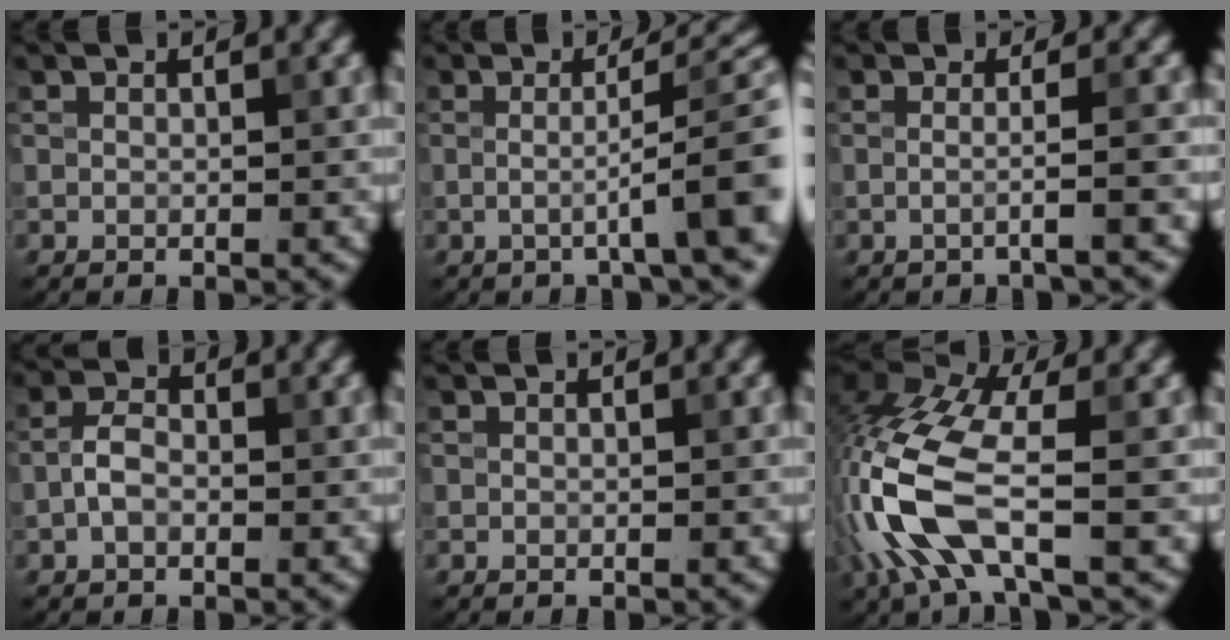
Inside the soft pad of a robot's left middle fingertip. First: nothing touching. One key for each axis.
{"total": 7.5, "fx": -1.1, "fy": 1.3, "fz": 7.3, "tx": -0.094, "ty": 0.011, "tz": -0.026}
{"total": 2.6, "fx": -0.6, "fy": 0.6, "fz": 2.4, "tx": -0.027, "ty": -0.006, "tz": -0.028}
{"total": 2.3, "fx": -0.8, "fy": 1.4, "fz": 1.7, "tx": -0.035, "ty": 0.008, "tz": -0.022}
{"total": 0.0}
{"total": 10.1, "fx": -3.0, "fy": 4.3, "fz": 8.6, "tx": -0.203, "ty": 0.006, "tz": -0.074}